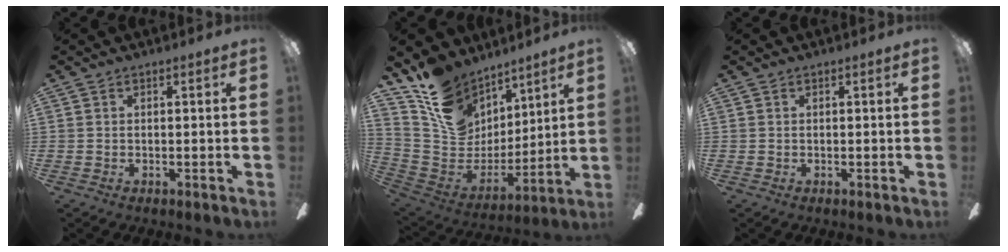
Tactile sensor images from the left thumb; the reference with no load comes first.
{"total": 16.4, "force": [10.6, 11.3, 5.4], "torque": [-0.113, -0.068, 0.207]}
{"total": 0.0}